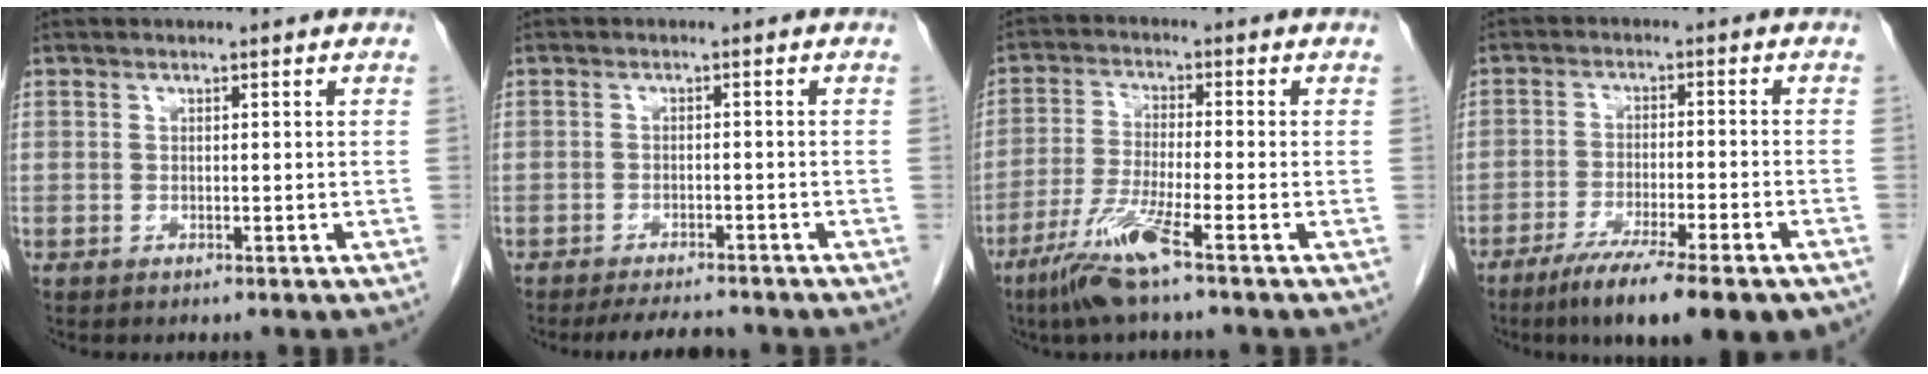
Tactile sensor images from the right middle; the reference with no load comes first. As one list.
[{"total": 5.3, "force": [-4.9, 0.9, 1.8], "torque": [-0.029, -0.013, -0.076]}, {"total": 7.8, "force": [-4.8, -0.6, 6.1], "torque": [-0.126, -0.023, -0.099]}, {"total": 14.6, "force": [-10.6, 1.5, 10.0], "torque": [-0.126, -0.031, -0.163]}]